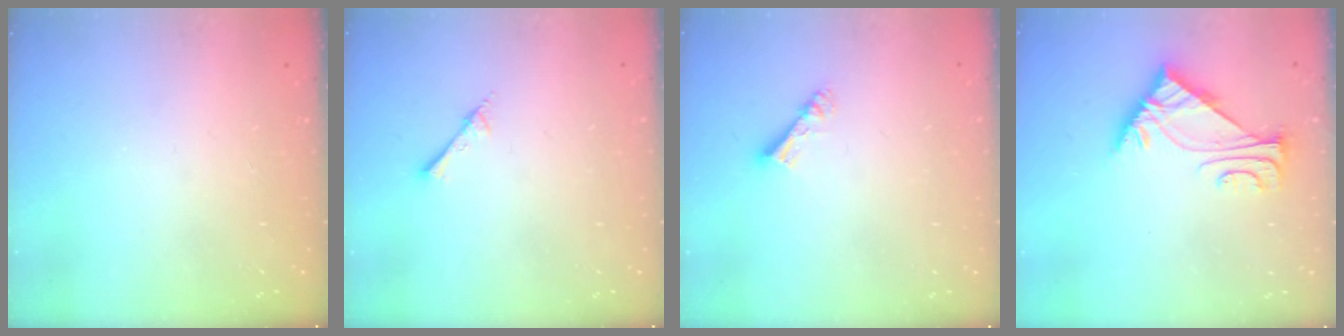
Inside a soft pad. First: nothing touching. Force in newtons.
{"total": 3.1, "press": 3.1, "slide": 0.3}
{"total": 4.3, "press": 4.3, "slide": 0.3}
{"total": 5.7, "press": 5.7, "slide": 0.6}